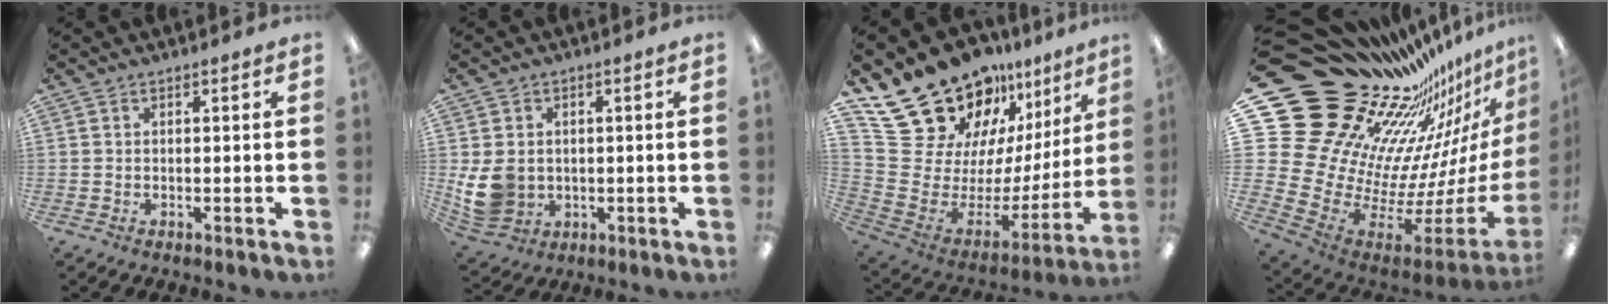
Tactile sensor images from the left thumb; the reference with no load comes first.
{"total": 9.0, "force": [-0.1, 7.9, 4.4], "torque": [-0.101, 0.009, 0.003]}
{"total": 21.4, "force": [18.7, 8.6, 5.5], "torque": [-0.099, -0.162, 0.351]}
{"total": 28.3, "force": [16.2, 18.2, 14.3], "torque": [-0.174, -0.223, 0.388]}